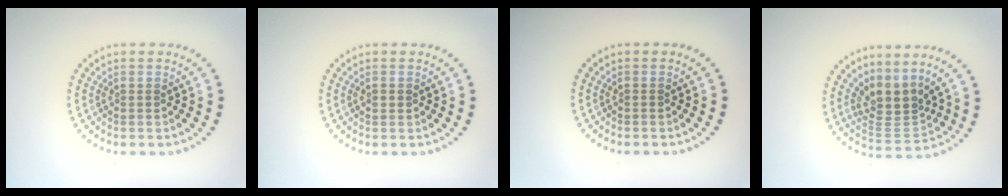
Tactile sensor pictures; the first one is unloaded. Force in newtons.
{"total": 1.0, "press": 1.0, "slide": 0.1}
{"total": 0.0}
{"total": 3.5, "press": 2.5, "slide": 2.4}